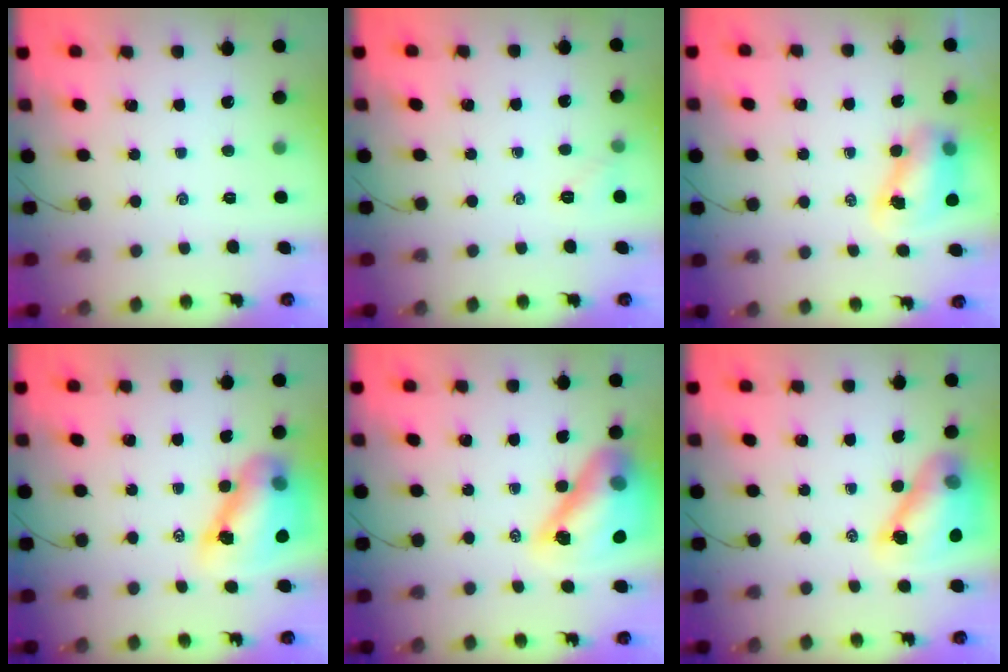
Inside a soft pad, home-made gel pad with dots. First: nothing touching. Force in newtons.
{"total": 4.7, "press": 4.5, "slide": 1.3}
{"total": 7.2, "press": 7.1, "slide": 1.3}
{"total": 13.8, "press": 13.3, "slide": 3.8}
{"total": 18.4, "press": 17.7, "slide": 5.2}
{"total": 13.8, "press": 13.2, "slide": 4.1}